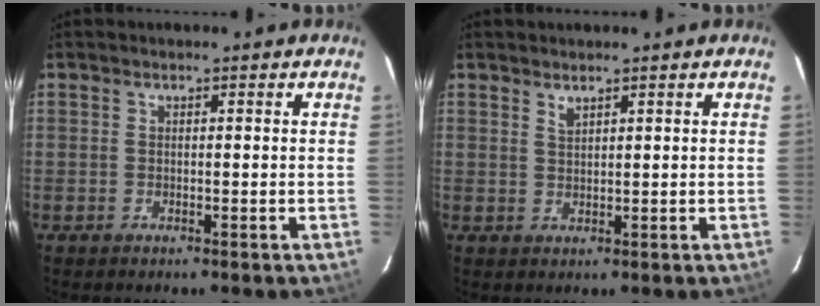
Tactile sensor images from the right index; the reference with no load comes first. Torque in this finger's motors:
{"motor_torque": [0.04, -0.01, 0.06, 0.01]}